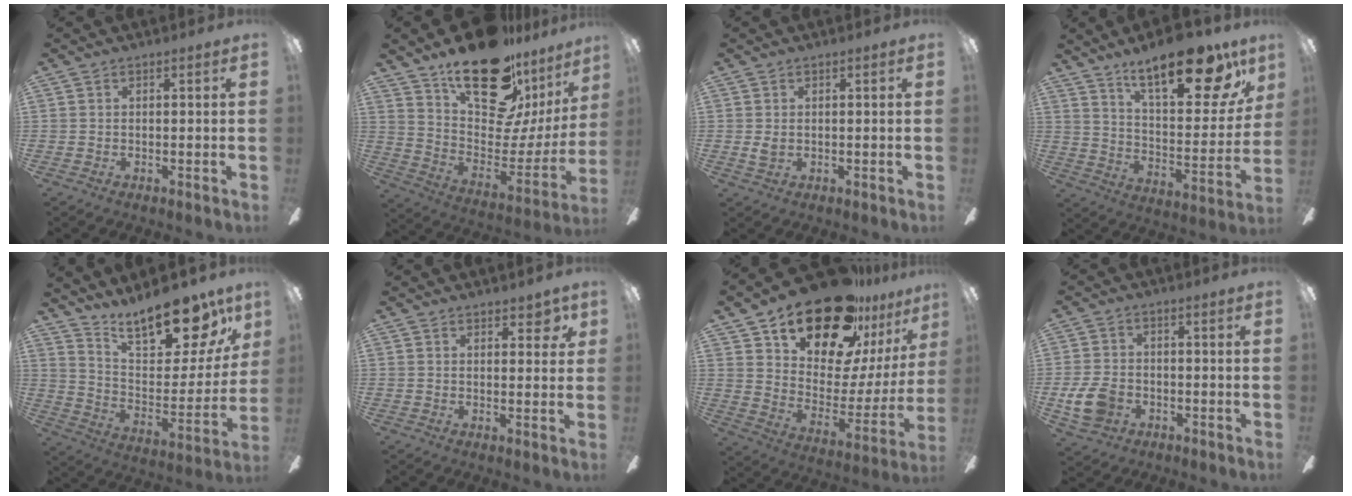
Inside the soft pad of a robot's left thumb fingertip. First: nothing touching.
{"total": 24.7, "force": [16.7, 11.4, 14.1], "torque": [-0.206, -0.111, 0.298]}
{"total": 1.8, "force": [0.2, 1.2, 1.3], "torque": [-0.018, 0.001, 0.001]}
{"total": 23.3, "force": [16.2, 8.0, 14.8], "torque": [-0.221, -0.098, 0.265]}
{"total": 20.8, "force": [17.0, 7.1, 9.6], "torque": [-0.149, -0.119, 0.293]}
{"total": 4.1, "force": [2.8, 2.0, 2.2], "torque": [-0.017, -0.008, 0.045]}
{"total": 24.8, "force": [19.9, 10.3, 10.8], "torque": [-0.171, -0.134, 0.348]}
{"total": 8.5, "force": [-2.7, 6.3, 5.0], "torque": [-0.110, 0.013, -0.050]}